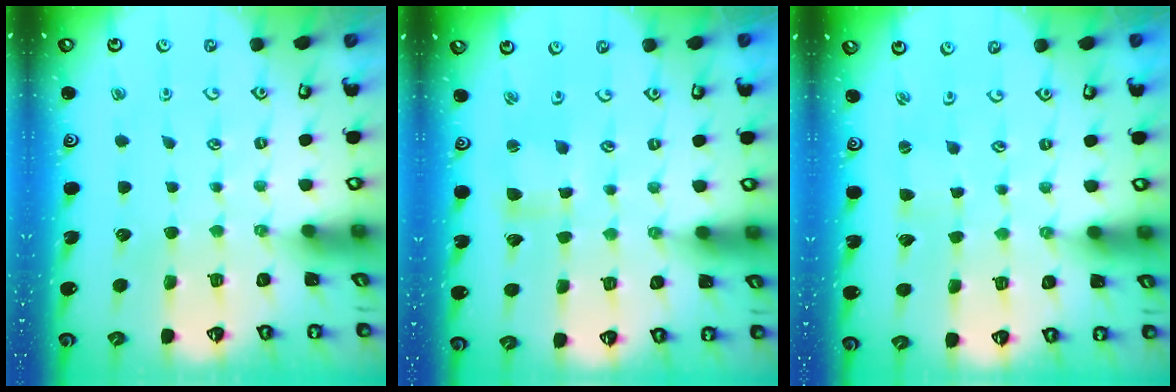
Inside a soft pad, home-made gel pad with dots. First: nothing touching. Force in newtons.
{"total": 3.3, "press": 3.2, "slide": 0.3}
{"total": 1.7, "press": 1.7, "slide": 0.2}